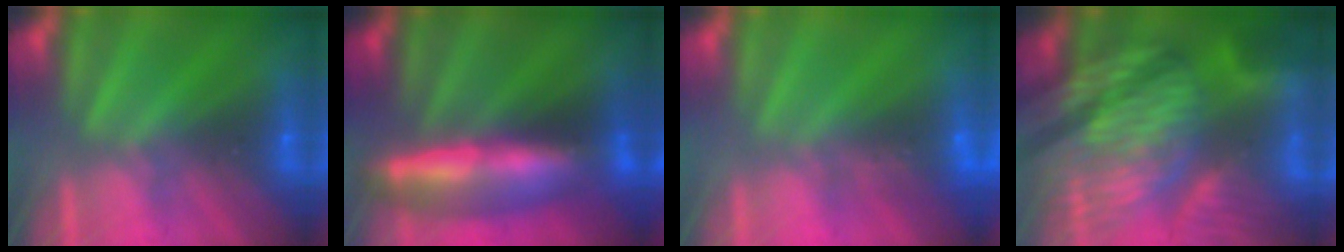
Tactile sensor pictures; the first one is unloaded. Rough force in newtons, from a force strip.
{"total": 6.3}
{"total": 1.2}
{"total": 8.1}